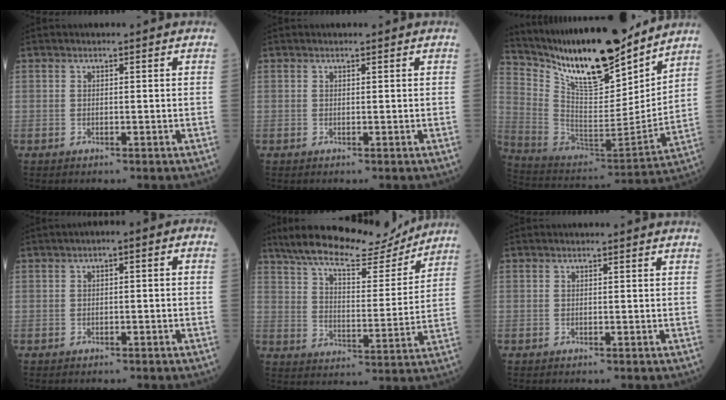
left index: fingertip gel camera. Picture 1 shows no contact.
{"total": 0.0}
{"total": 21.1, "force": [17.3, 4.3, 11.2], "torque": [-0.198, -0.022, 0.305]}
{"total": 3.9, "force": [0.3, 1.1, 3.7], "torque": [-0.048, 0.024, -0.005]}
{"total": 16.9, "force": [14.9, 3.4, 7.4], "torque": [-0.130, 0.005, 0.230]}
{"total": 0.0}